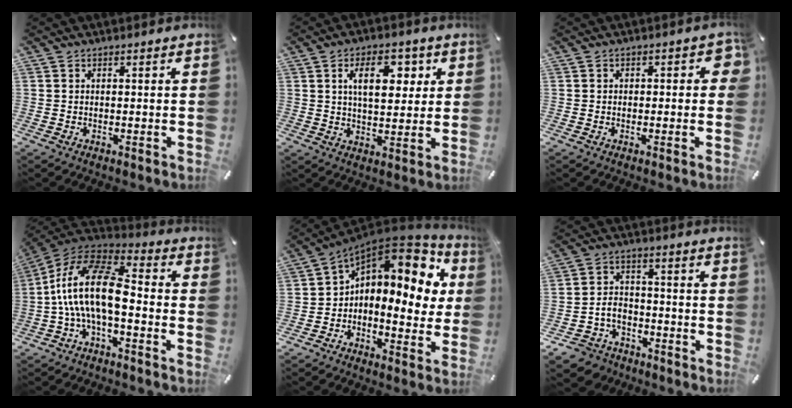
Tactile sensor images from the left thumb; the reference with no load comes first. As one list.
[{"total": 10.7, "force": [4.1, 5.9, 7.9], "torque": [-0.114, -0.006, 0.063]}, {"total": 3.0, "force": [-0.3, 1.9, 2.3], "torque": [-0.027, 0.005, -0.011]}, {"total": 18.1, "force": [-2.5, 8.5, 15.8], "torque": [-0.318, 0.019, -0.042]}, {"total": 12.6, "force": [4.4, 7.6, 9.1], "torque": [-0.137, -0.038, 0.072]}, {"total": 6.4, "force": [-3.8, 5.1, 1.1], "torque": [-0.028, 0.022, -0.074]}]